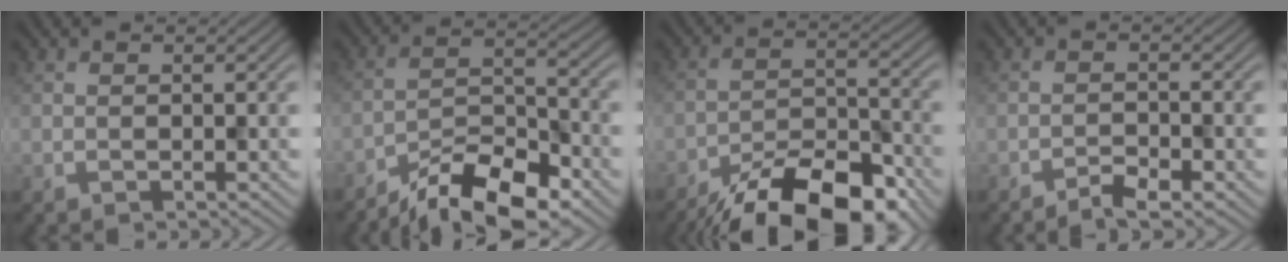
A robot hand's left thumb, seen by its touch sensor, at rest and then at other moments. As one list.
[{"total": 11.3, "force": [-8.8, 3.3, 6.2], "torque": [-0.107, 0.002, -0.166]}, {"total": 14.9, "force": [-11.7, 5.0, 7.8], "torque": [-0.131, -0.028, -0.181]}, {"total": 2.7, "force": [-2.2, 0.5, 1.6], "torque": [-0.029, 0.004, -0.042]}]